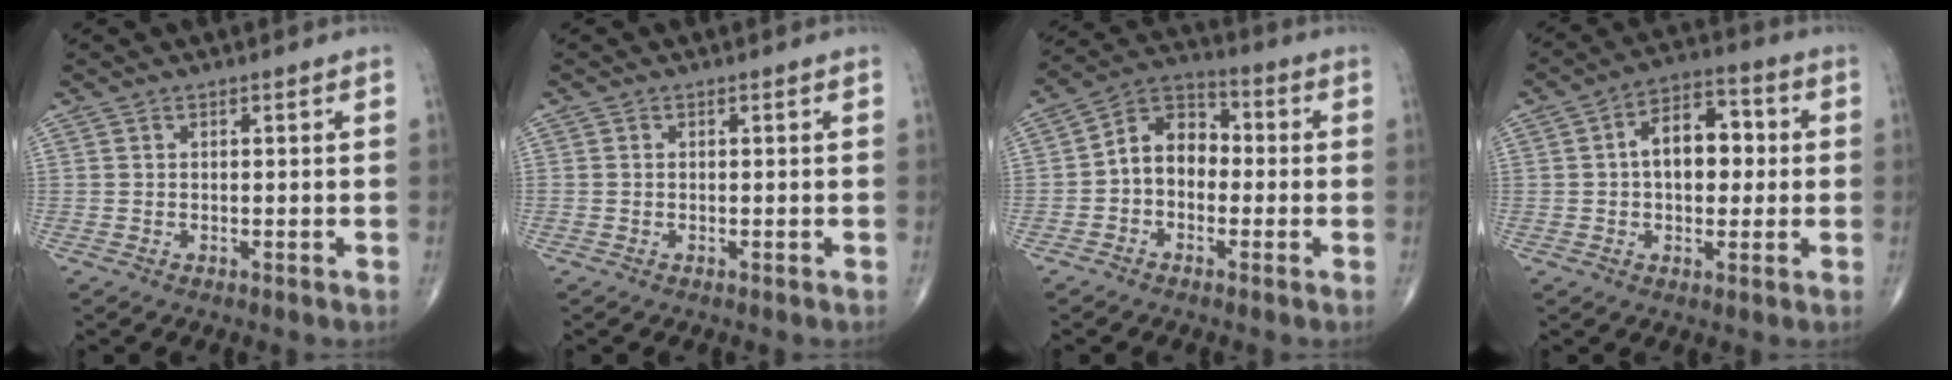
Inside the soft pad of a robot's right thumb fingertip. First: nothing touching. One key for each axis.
{"total": 0.0}
{"total": 8.9, "fx": -1.1, "fy": 6.7, "fz": 5.8, "tx": -0.065, "ty": 0.035, "tz": -0.037}
{"total": 10.9, "fx": 0.9, "fy": 6.8, "fz": 8.4, "tx": -0.103, "ty": 0.025, "tz": 0.006}